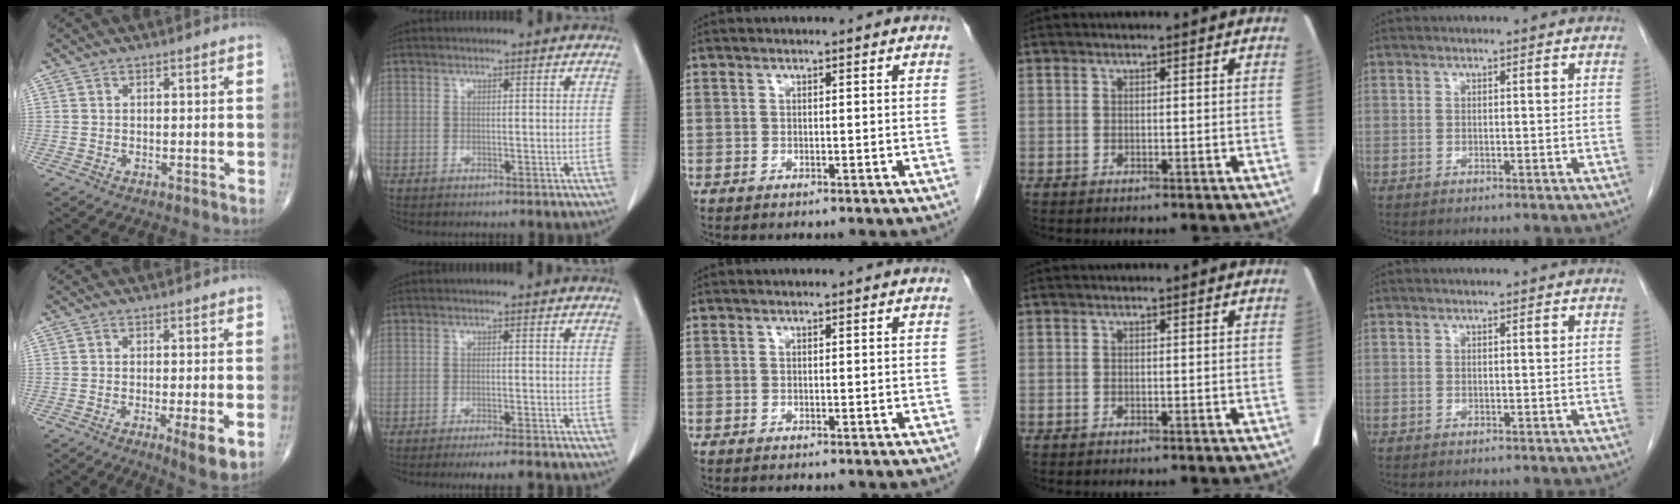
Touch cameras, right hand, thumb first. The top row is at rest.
{"thumb": {"total": 6.1, "force": [-1.9, 1.2, 5.7], "torque": [-0.085, -0.014, -0.029]}, "index": {"total": 6.4, "force": [-5.7, -0.2, 2.9], "torque": [-0.023, -0.012, -0.081]}}